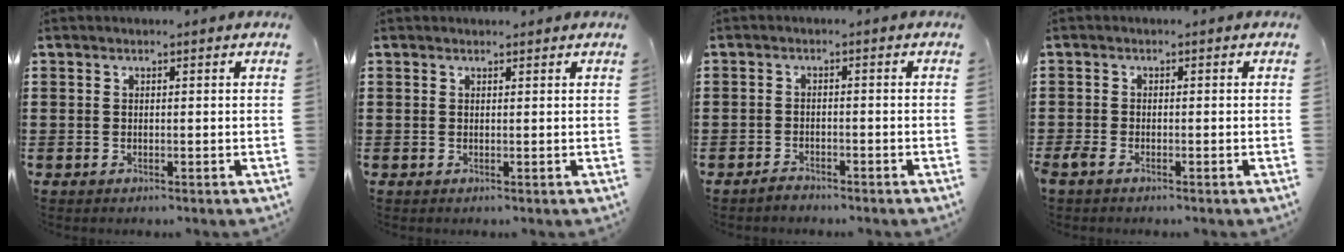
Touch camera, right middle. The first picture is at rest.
{"total": 0.5, "force": [0.5, 0.2, 0.0], "torque": [0.006, -0.003, 0.007]}
{"total": 1.4, "force": [-1.4, 0.3, 0.2], "torque": [-0.007, 0.002, -0.029]}
{"total": 1.2, "force": [-0.8, 0.4, 0.8], "torque": [-0.031, -0.008, -0.020]}